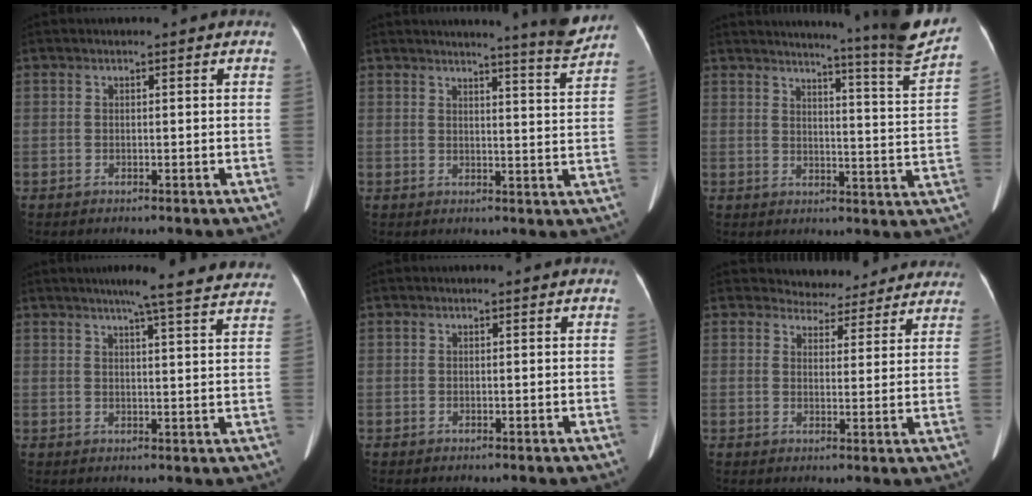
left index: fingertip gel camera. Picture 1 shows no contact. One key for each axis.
{"total": 6.7, "fx": 6.3, "fy": -1.6, "fz": 1.8, "tx": -0.035, "ty": -0.043, "tz": 0.071}
{"total": 15.3, "fx": 13.9, "fy": -2.7, "fz": 5.8, "tx": -0.093, "ty": -0.087, "tz": 0.163}
{"total": 16.9, "fx": 15.0, "fy": 0.5, "fz": 7.6, "tx": -0.098, "ty": -0.013, "tz": 0.171}
{"total": 0.0}
{"total": 9.3, "fx": 8.8, "fy": 3.2, "fz": 0.1, "tx": 0.024, "ty": 0.003, "tz": 0.090}